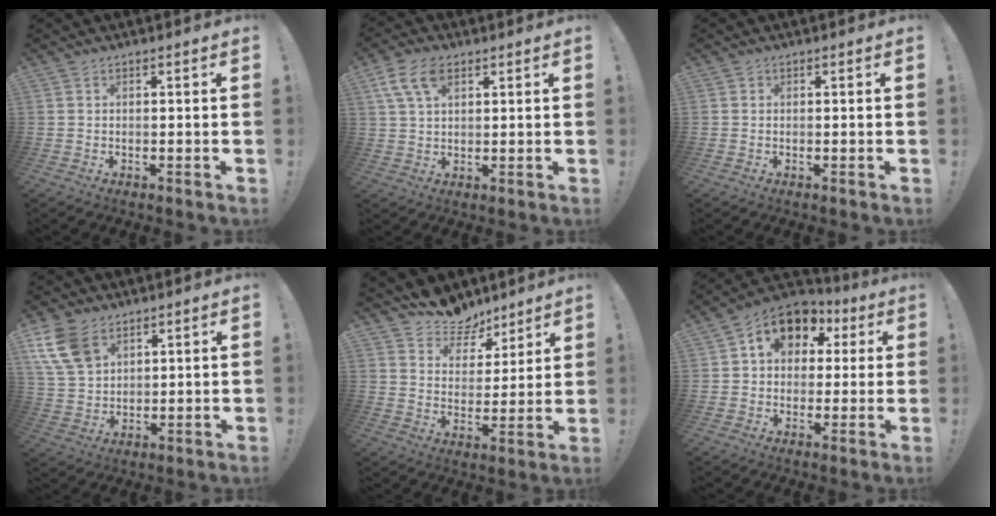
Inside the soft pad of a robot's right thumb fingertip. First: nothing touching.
{"total": 8.4, "force": [3.8, 4.8, 5.8], "torque": [-0.107, -0.002, 0.072]}
{"total": 0.0}
{"total": 12.0, "force": [6.4, 7.8, 6.4], "torque": [-0.126, -0.023, 0.129]}
{"total": 10.4, "force": [8.7, 5.4, 1.6], "torque": [-0.024, -0.072, 0.169]}
{"total": 11.1, "force": [4.2, 8.6, 5.7], "torque": [-0.084, -0.014, 0.082]}